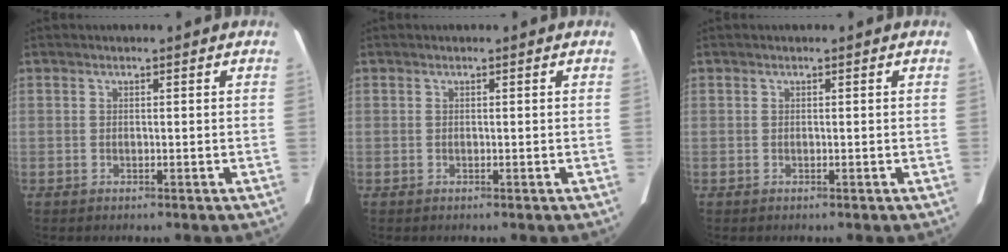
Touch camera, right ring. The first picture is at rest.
{"total": 0.0}
{"total": 0.0}